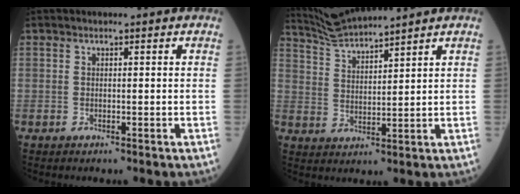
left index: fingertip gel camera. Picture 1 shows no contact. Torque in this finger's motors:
{"motor_torque": [0.47, -0.97, 0.00, 0.01]}